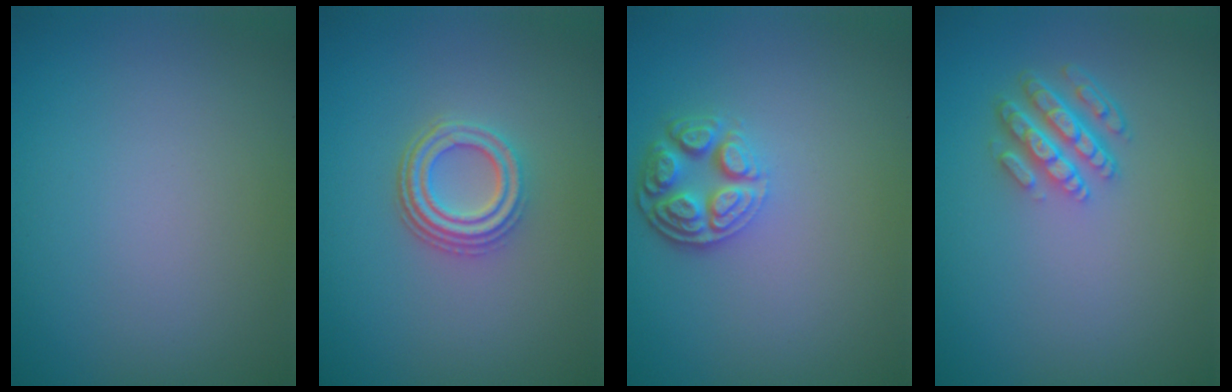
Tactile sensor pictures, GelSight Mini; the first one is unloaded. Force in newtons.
{"total": 3.7, "press": 3.0, "slide": 2.2}
{"total": 3.9, "press": 3.1, "slide": 2.4}
{"total": 4.4, "press": 3.2, "slide": 3.0}